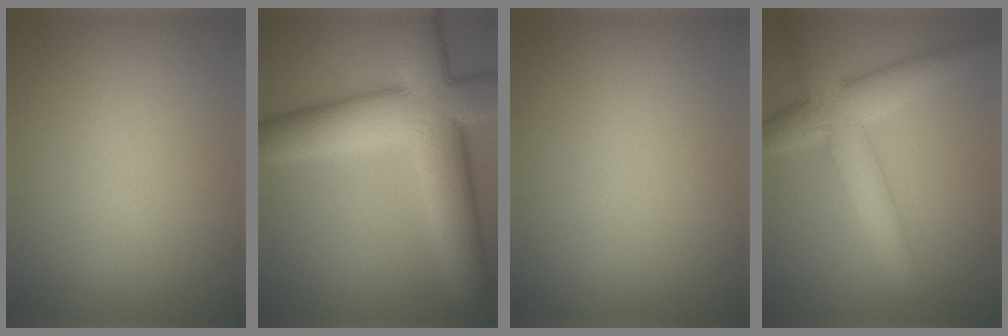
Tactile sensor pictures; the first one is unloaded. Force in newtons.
{"total": 10.8, "press": 10.8, "slide": 0.6}
{"total": 0.0}
{"total": 5.8, "press": 5.8, "slide": 0.2}